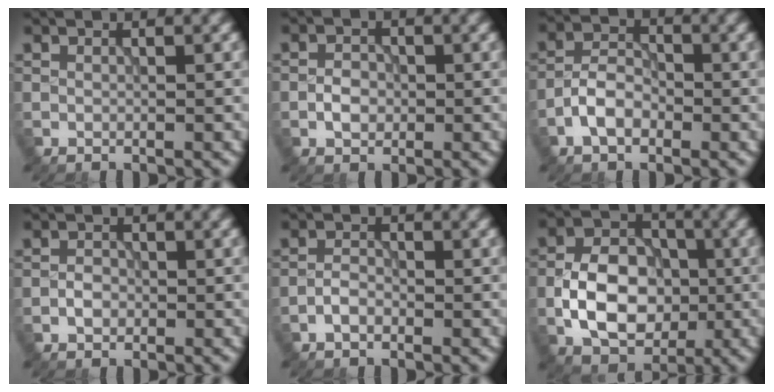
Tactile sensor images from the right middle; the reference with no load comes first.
{"total": 1.9, "force": [-0.5, 1.4, 1.2], "torque": [-0.021, 0.003, -0.013]}
{"total": 3.3, "force": [-1.6, 1.9, 2.2], "torque": [-0.037, 0.009, -0.037]}
{"total": 1.4, "force": [-0.5, 1.0, 0.8], "torque": [-0.014, 0.003, -0.012]}
{"total": 1.5, "force": [-0.9, 0.8, 0.9], "torque": [-0.017, 0.004, -0.021]}
{"total": 7.8, "force": [-1.6, 5.4, 5.4], "torque": [-0.093, 0.007, -0.032]}